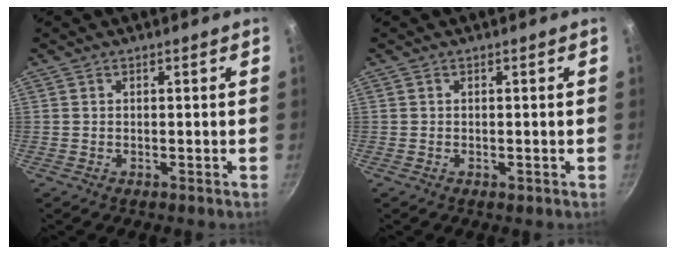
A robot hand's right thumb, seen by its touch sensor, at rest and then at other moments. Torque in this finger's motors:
{"motor_torque": [0.38, -0.04, 0.53, -0.18, 0.04]}